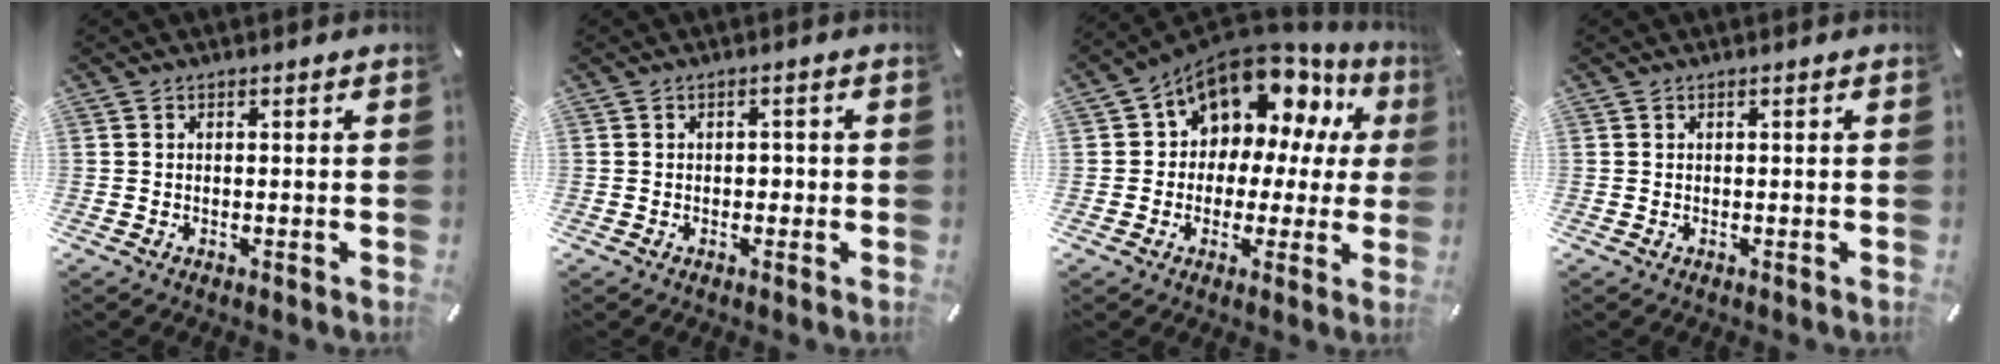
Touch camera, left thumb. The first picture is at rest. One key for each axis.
{"total": 1.3, "fx": -0.4, "fy": 1.1, "fz": 0.6, "tx": -0.014, "ty": 0.004, "tz": -0.011}
{"total": 12.5, "fx": 8.0, "fy": 8.1, "fz": 5.1, "tx": -0.092, "ty": -0.065, "tz": 0.145}
{"total": 0.0}